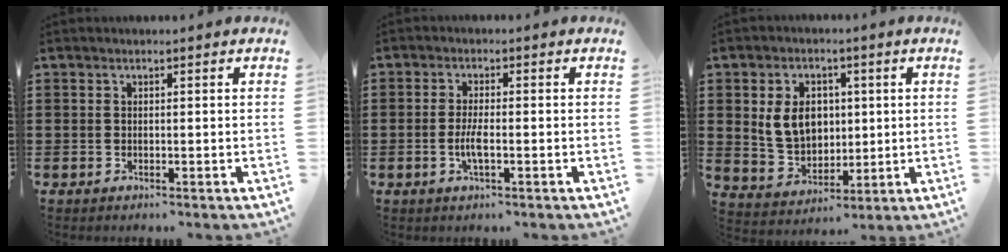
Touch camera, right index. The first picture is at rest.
{"total": 3.2, "force": [-0.9, 0.6, 3.0], "torque": [-0.068, -0.006, -0.020]}
{"total": 7.8, "force": [1.4, 6.0, 4.7], "torque": [-0.109, 0.014, 0.023]}